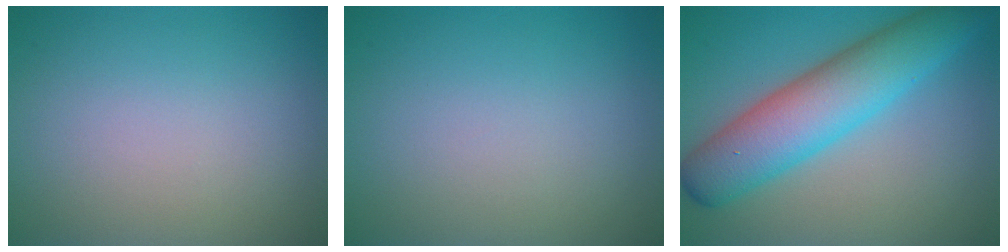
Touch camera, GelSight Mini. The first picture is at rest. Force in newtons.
{"total": 0.0}
{"total": 8.3, "press": 8.3, "slide": 0.1}